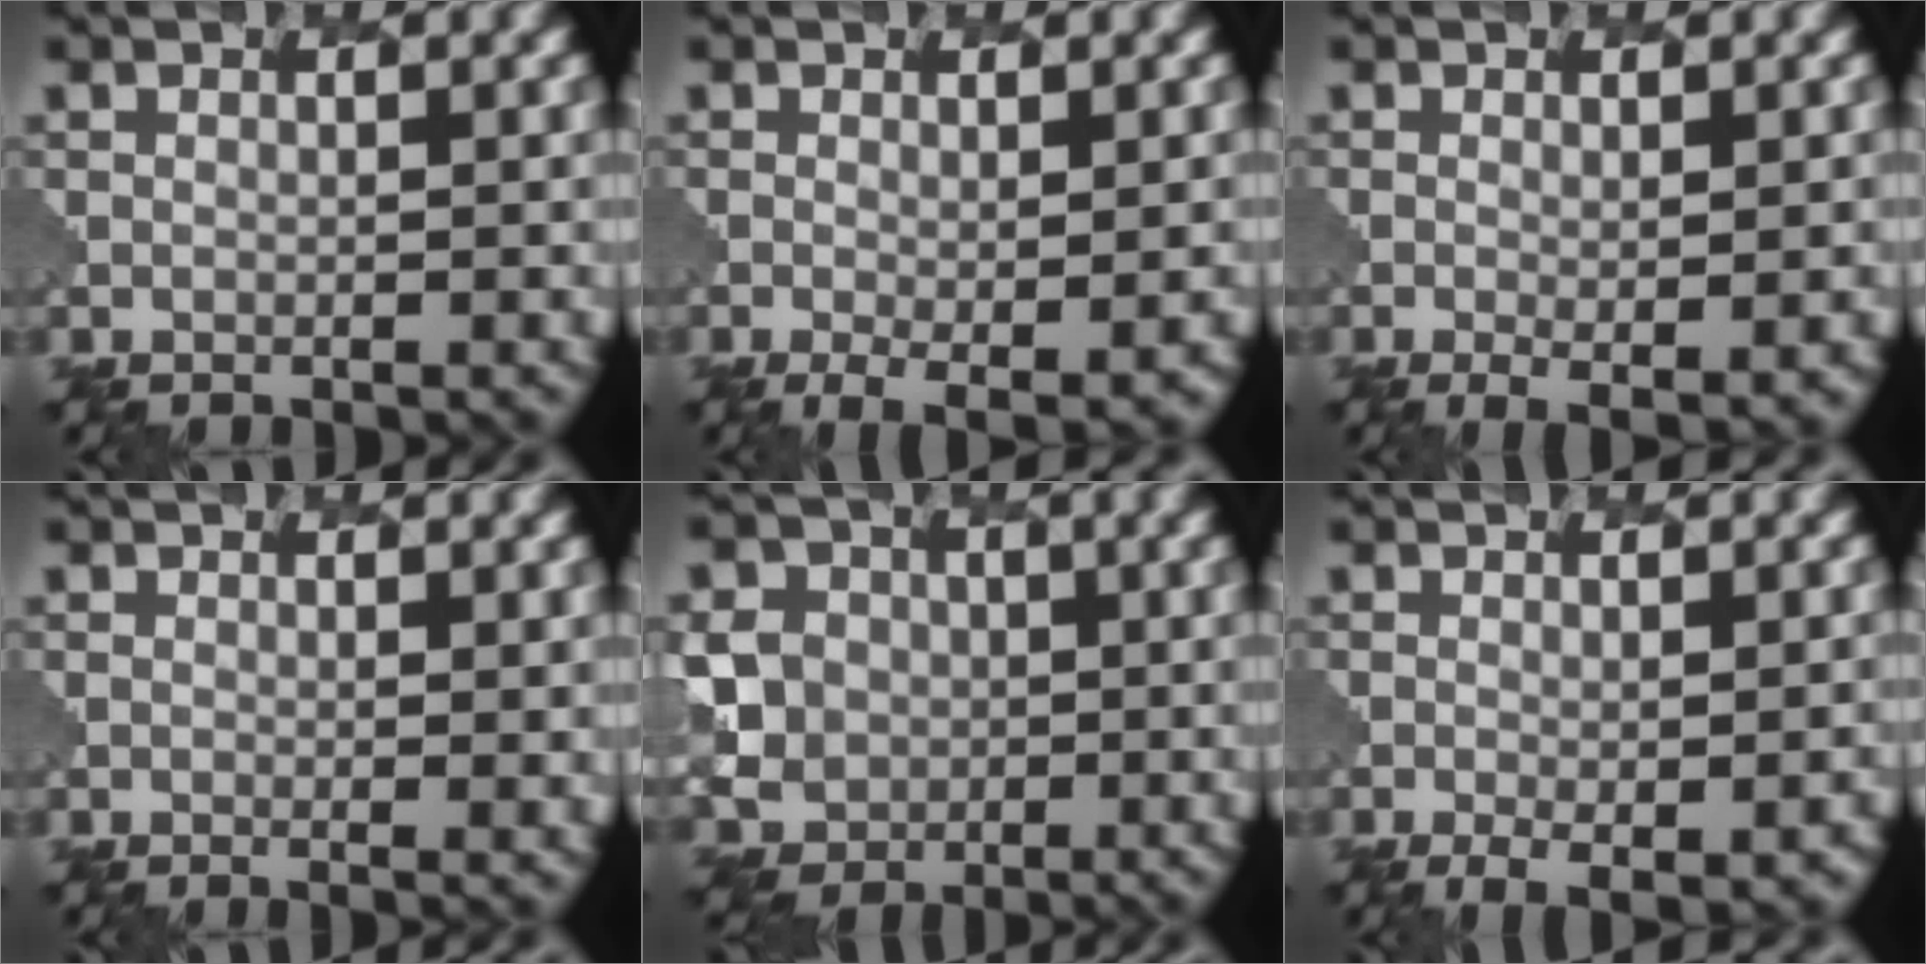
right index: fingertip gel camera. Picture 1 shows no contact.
{"total": 3.4, "force": [-0.9, 1.1, 3.1], "torque": [-0.048, -0.013, -0.009]}
{"total": 3.0, "force": [-0.6, 0.8, 2.8], "torque": [-0.043, -0.011, -0.004]}
{"total": 1.7, "force": [0.3, 0.4, 1.6], "torque": [-0.023, -0.007, 0.007]}
{"total": 6.7, "force": [0.4, 6.2, 2.3], "torque": [-0.061, 0.013, -0.012]}
{"total": 4.1, "force": [-1.6, 1.4, 3.5], "torque": [-0.049, -0.011, -0.016]}